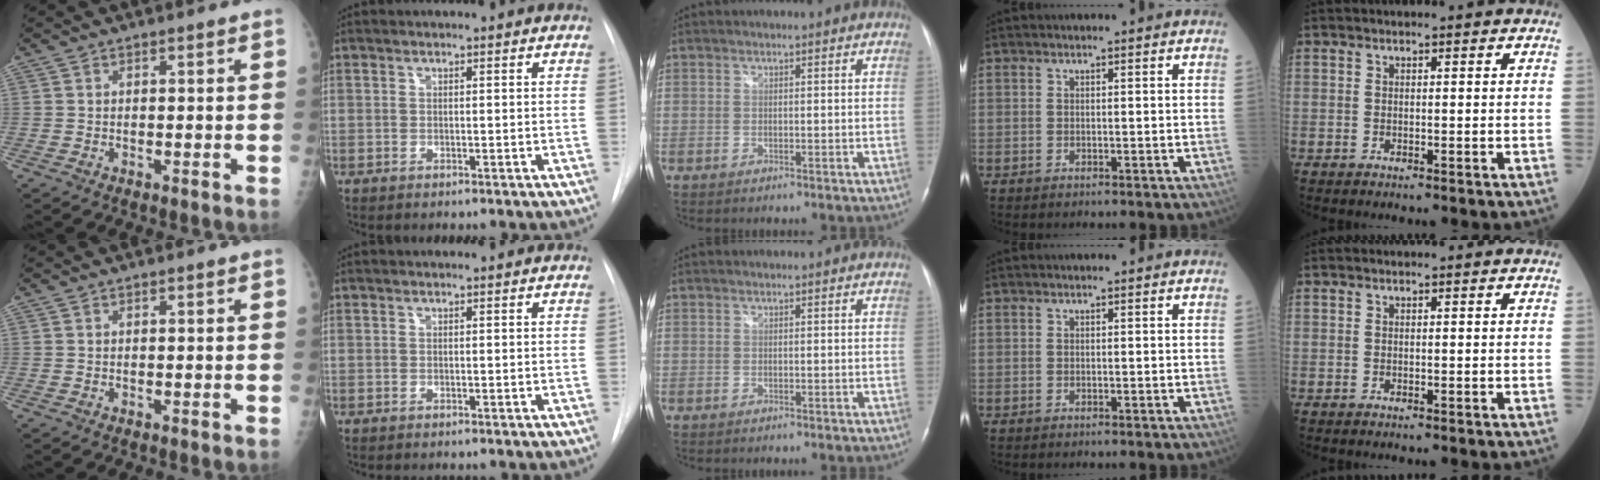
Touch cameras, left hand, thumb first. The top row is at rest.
{}